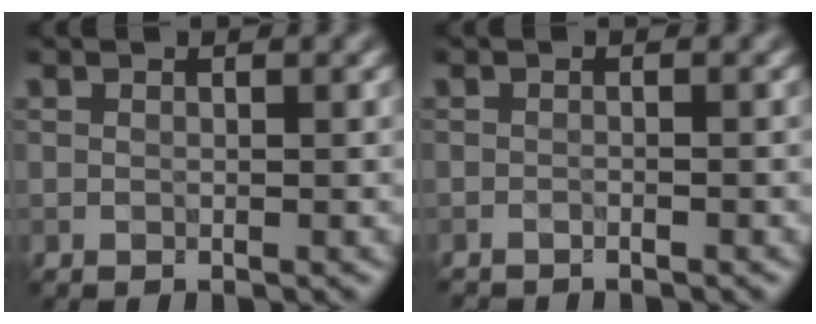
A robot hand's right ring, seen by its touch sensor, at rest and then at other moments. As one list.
[{"total": 1.1, "force": [-1.1, 0.2, 0.0], "torque": [0.004, -0.010, -0.021]}]